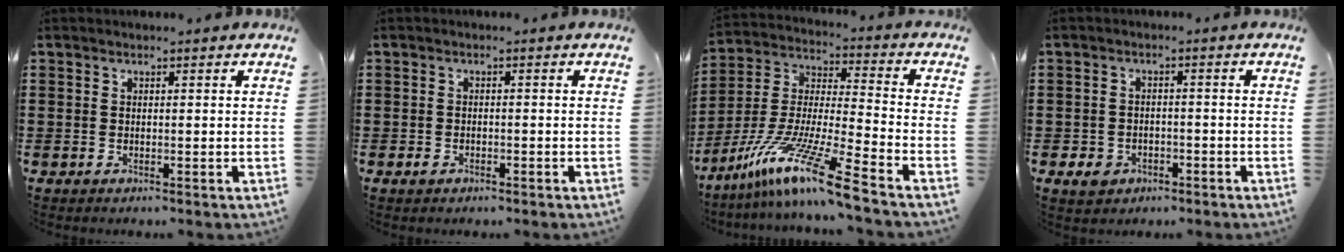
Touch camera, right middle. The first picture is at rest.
{"total": 1.2, "force": [-0.8, 0.6, 0.6], "torque": [-0.014, -0.001, -0.015]}
{"total": 14.2, "force": [-10.4, -0.5, 9.6], "torque": [-0.204, -0.003, -0.206]}
{"total": 2.9, "force": [-1.9, 2.0, 1.1], "torque": [-0.024, 0.002, -0.038]}